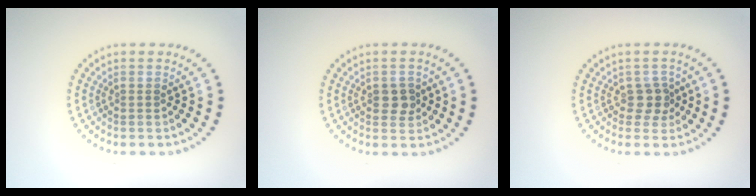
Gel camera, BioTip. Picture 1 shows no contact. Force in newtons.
{"total": 1.9, "press": 1.8, "slide": 0.3}
{"total": 1.8, "press": 1.6, "slide": 0.8}